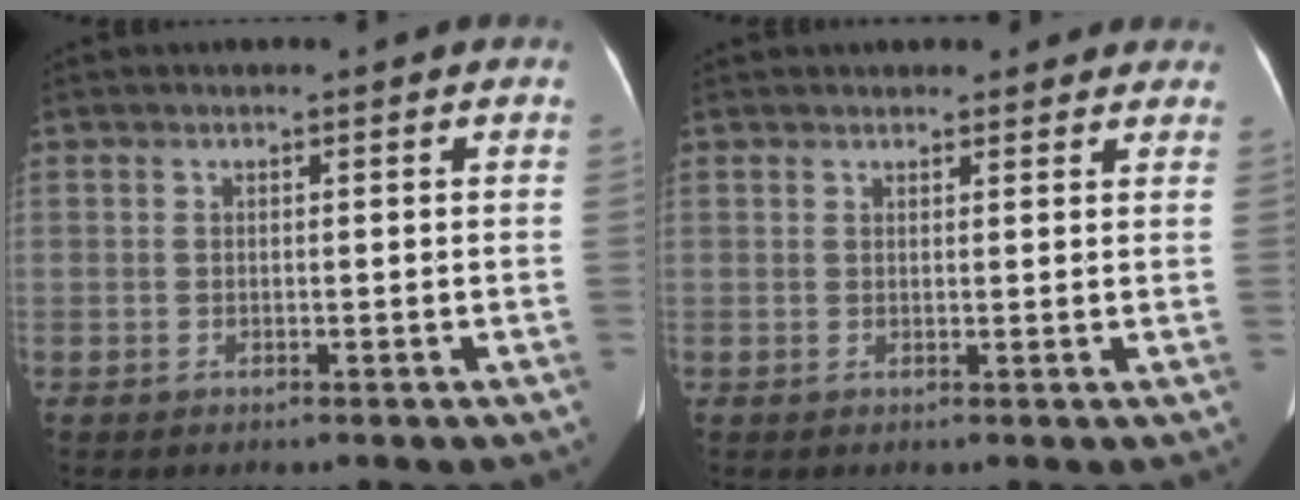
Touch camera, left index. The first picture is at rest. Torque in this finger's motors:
{"motor_torque": [1.06, -1.08, 0.16, 0.01]}